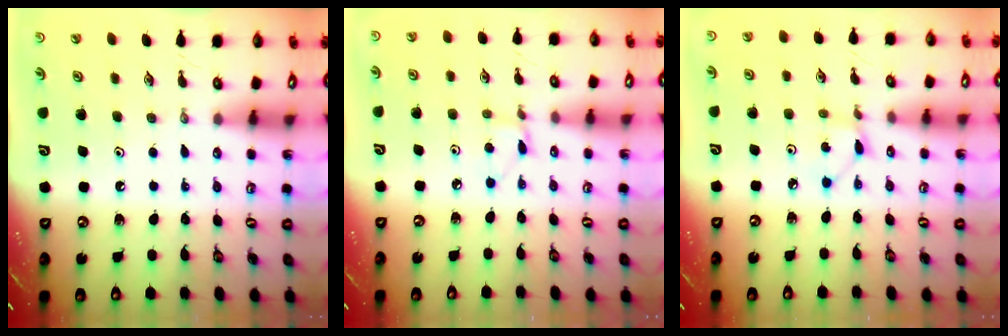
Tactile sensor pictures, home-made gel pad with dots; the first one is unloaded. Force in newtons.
{"total": 3.3, "press": 3.3, "slide": 0.4}
{"total": 2.2, "press": 2.2, "slide": 0.3}